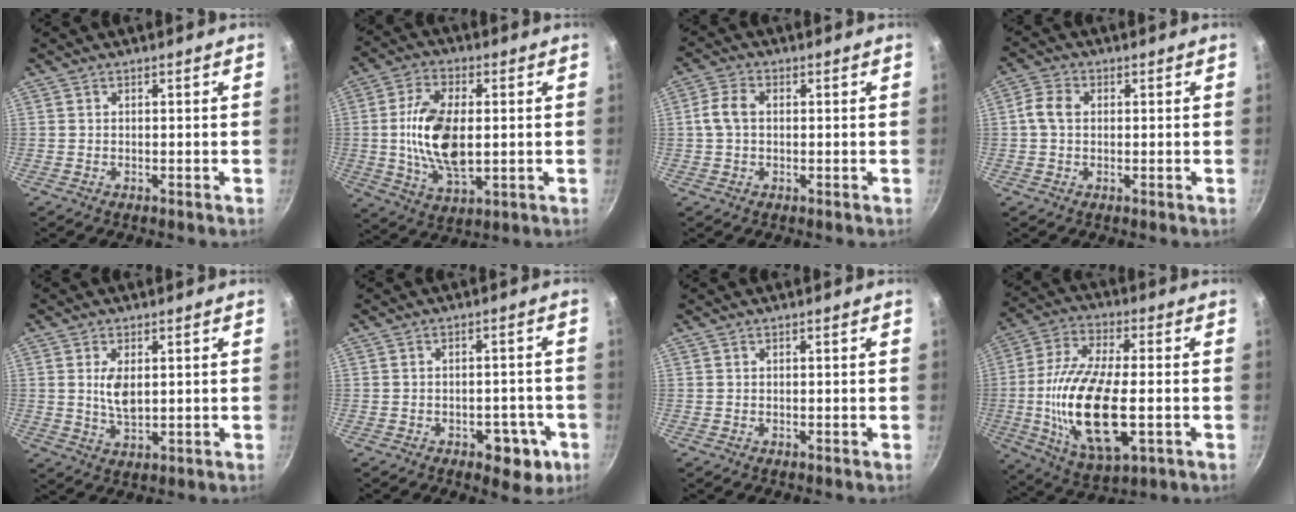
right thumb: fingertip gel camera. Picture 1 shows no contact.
{"total": 14.6, "force": [0.3, 7.5, 12.5], "torque": [-0.234, -0.004, 0.008]}
{"total": 4.6, "force": [0.3, 3.1, 3.4], "torque": [-0.075, 0.013, 0.002]}
{"total": 4.4, "force": [0.4, 3.2, 2.9], "torque": [-0.061, 0.011, 0.003]}
{"total": 5.1, "force": [0.9, 2.6, 4.3], "torque": [-0.077, -0.011, 0.023]}
{"total": 7.0, "force": [-3.4, 3.9, 4.7], "torque": [-0.032, 0.023, -0.039]}
{"total": 0.0}
{"total": 20.7, "force": [-3.0, 8.7, 18.5], "torque": [-0.373, 0.002, -0.043]}